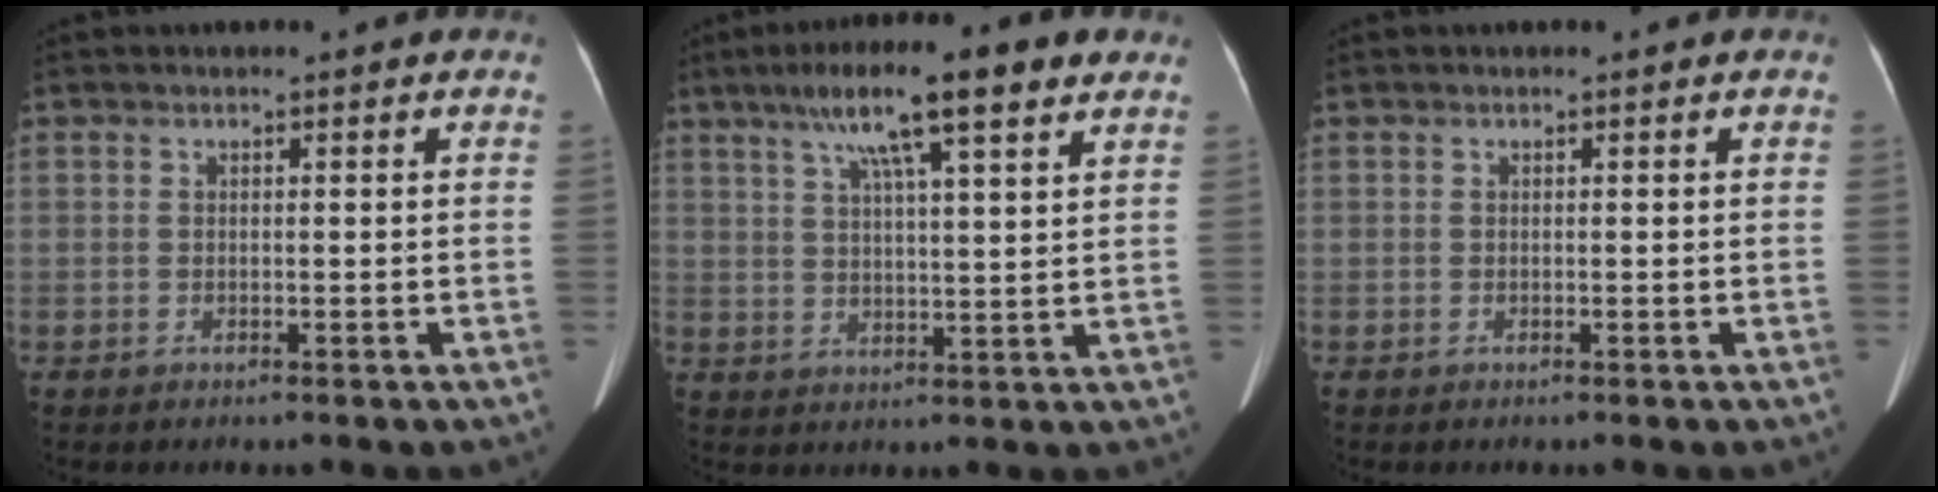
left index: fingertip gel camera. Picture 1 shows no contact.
{"total": 13.1, "force": [8.0, 1.3, 10.3], "torque": [-0.172, 0.030, 0.125]}
{"total": 0.0}